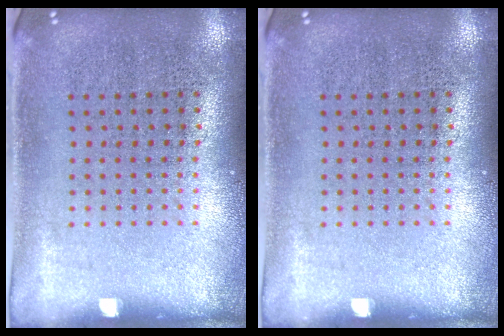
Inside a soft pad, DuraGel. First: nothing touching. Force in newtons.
{"total": 0.0}